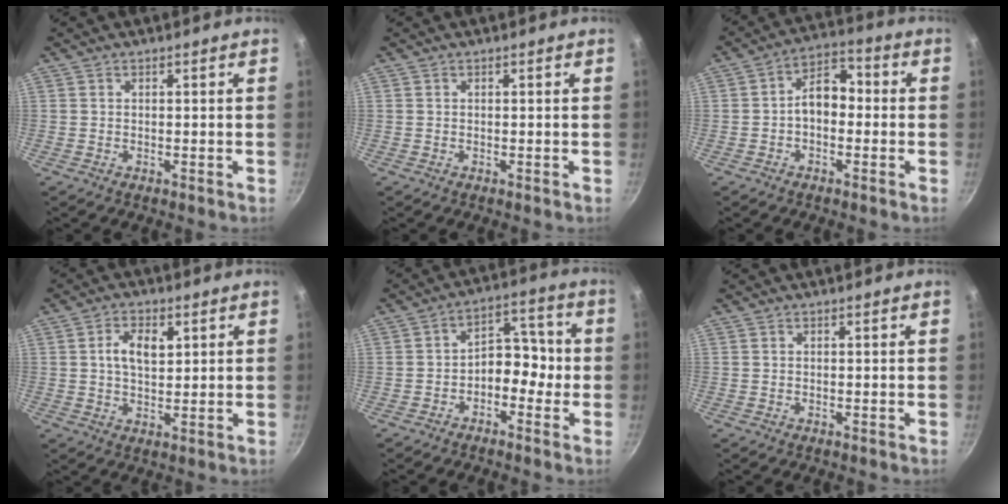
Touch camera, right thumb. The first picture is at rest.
{"total": 0.0}
{"total": 7.8, "force": [-0.8, 5.0, 5.8], "torque": [-0.070, 0.033, -0.026]}
{"total": 6.1, "force": [1.7, 3.6, 4.7], "torque": [-0.073, -0.003, 0.029]}
{"total": 8.1, "force": [-1.9, 5.5, 5.6], "torque": [-0.045, 0.043, -0.043]}
{"total": 0.0}